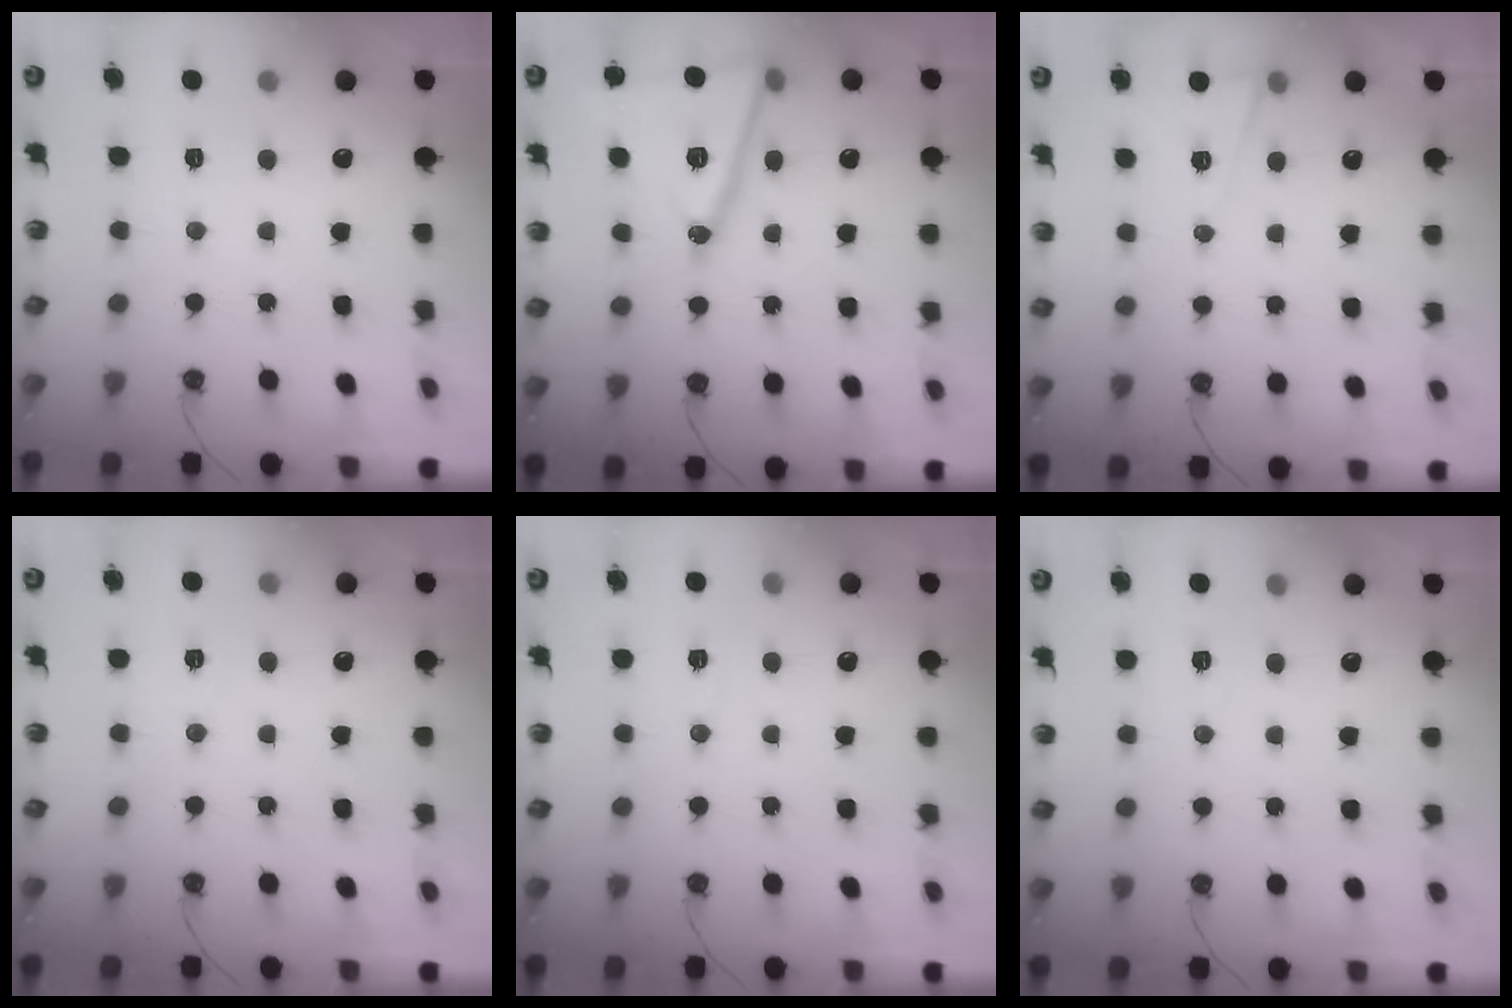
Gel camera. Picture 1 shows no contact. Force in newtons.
{"total": 19.0, "press": 18.7, "slide": 3.4}
{"total": 5.8, "press": 4.0, "slide": 4.2}
{"total": 4.9, "press": 2.2, "slide": 4.4}
{"total": 4.2, "press": 3.9, "slide": 1.7}
{"total": 5.2, "press": 3.0, "slide": 4.3}